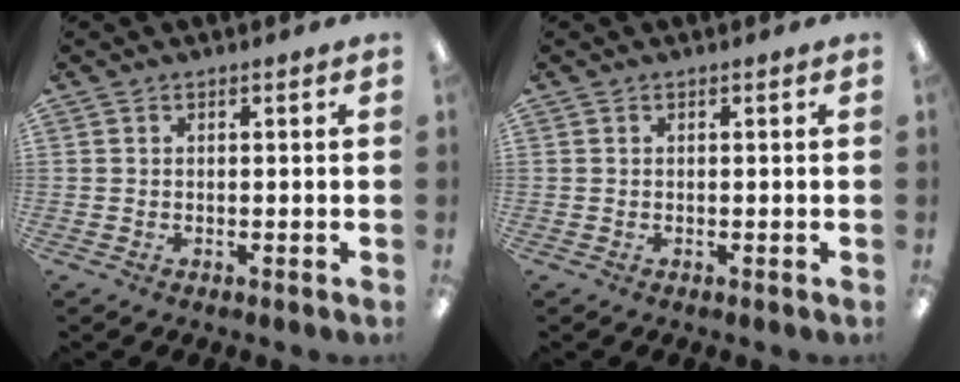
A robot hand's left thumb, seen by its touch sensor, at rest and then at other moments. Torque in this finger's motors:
{"motor_torque": [0.00, 0.00, 0.00, 0.00, 0.00]}